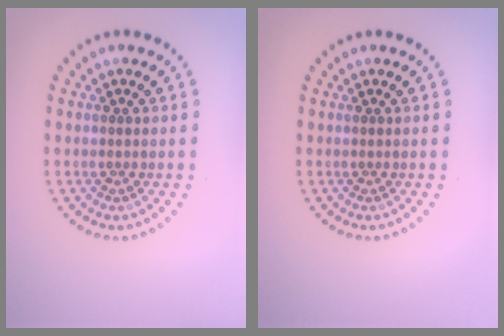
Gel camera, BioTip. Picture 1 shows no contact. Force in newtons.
{"total": 0.0}